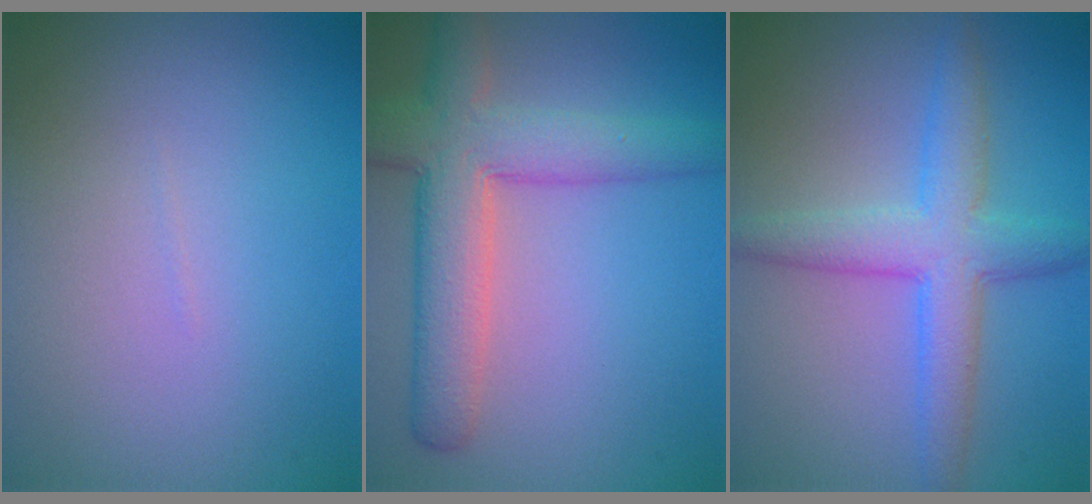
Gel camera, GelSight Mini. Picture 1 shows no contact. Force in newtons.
{"total": 7.1, "press": 7.1, "slide": 0.4}
{"total": 4.8, "press": 4.8, "slide": 0.1}